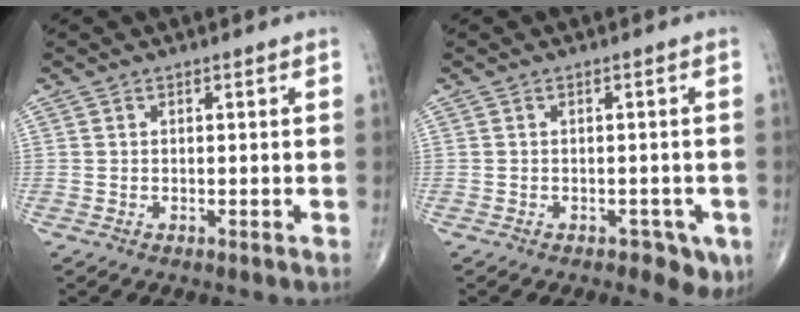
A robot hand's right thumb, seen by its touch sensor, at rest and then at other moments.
{"total": 3.9, "force": [-1.9, 2.1, 2.6], "torque": [-0.017, 0.006, -0.021]}